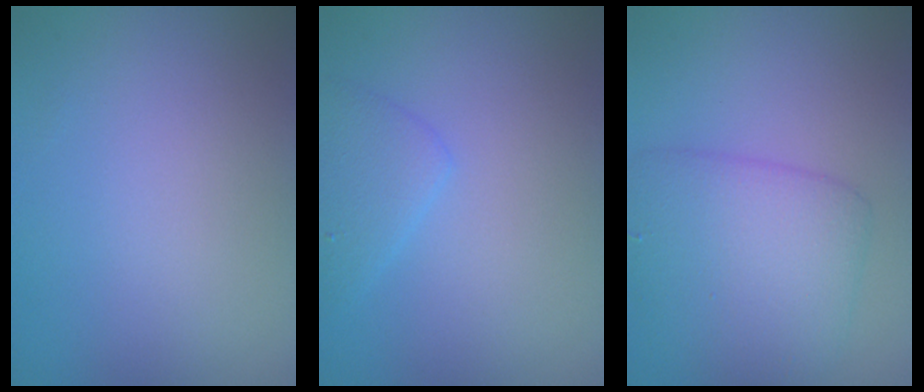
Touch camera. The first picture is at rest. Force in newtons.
{"total": 2.2, "press": 2.2, "slide": 0.1}
{"total": 5.5, "press": 5.5, "slide": 0.2}